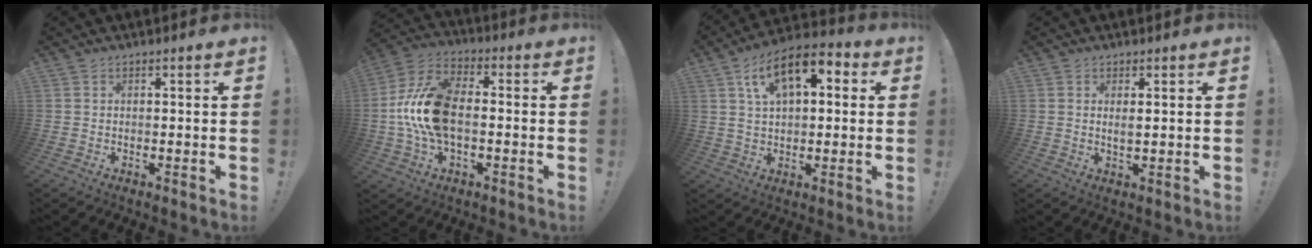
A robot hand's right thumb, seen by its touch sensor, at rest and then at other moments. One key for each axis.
{"total": 16.9, "fx": -1.4, "fy": 10.0, "fz": 13.6, "tx": -0.260, "ty": 0.015, "tz": -0.021}
{"total": 13.7, "fx": 5.3, "fy": 7.1, "fz": 10.4, "tx": -0.169, "ty": -0.006, "tz": 0.095}
{"total": 2.0, "fx": 0.8, "fy": 0.5, "fz": 1.8, "tx": -0.021, "ty": -0.008, "tz": 0.011}